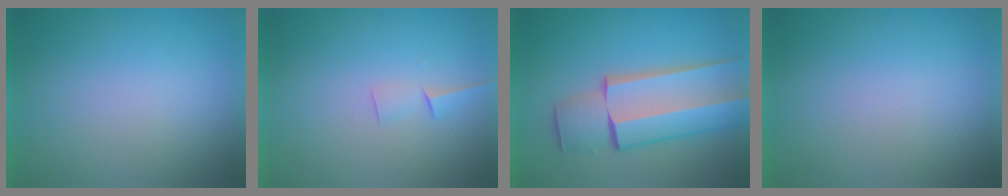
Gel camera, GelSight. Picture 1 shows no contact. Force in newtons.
{"total": 1.5}
{"total": 7.4}
{"total": 1.1}